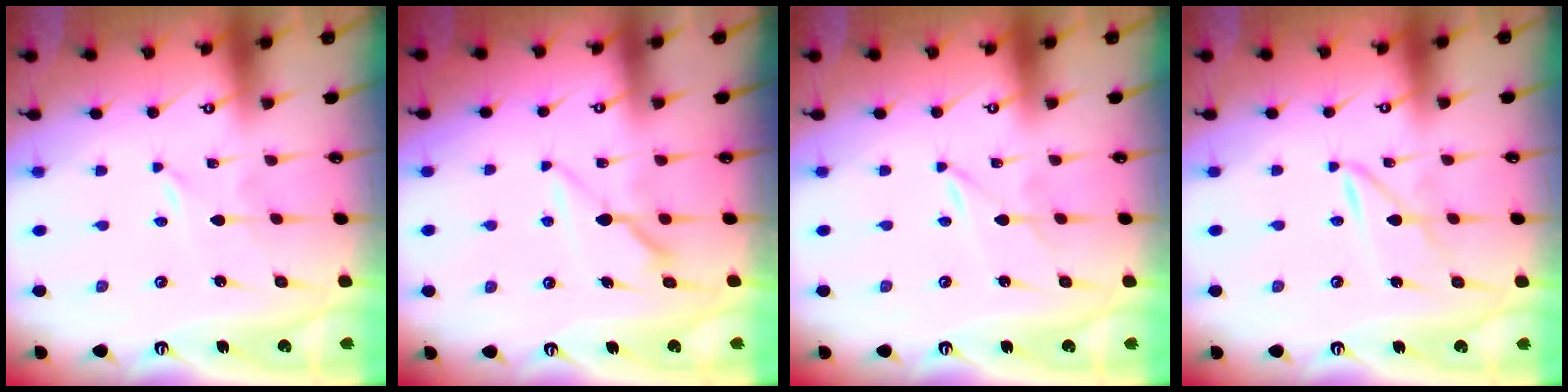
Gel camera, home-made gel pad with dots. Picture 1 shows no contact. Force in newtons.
{"total": 7.1, "press": 7.1, "slide": 0.3}
{"total": 0.0}
{"total": 3.0, "press": 3.0, "slide": 0.3}